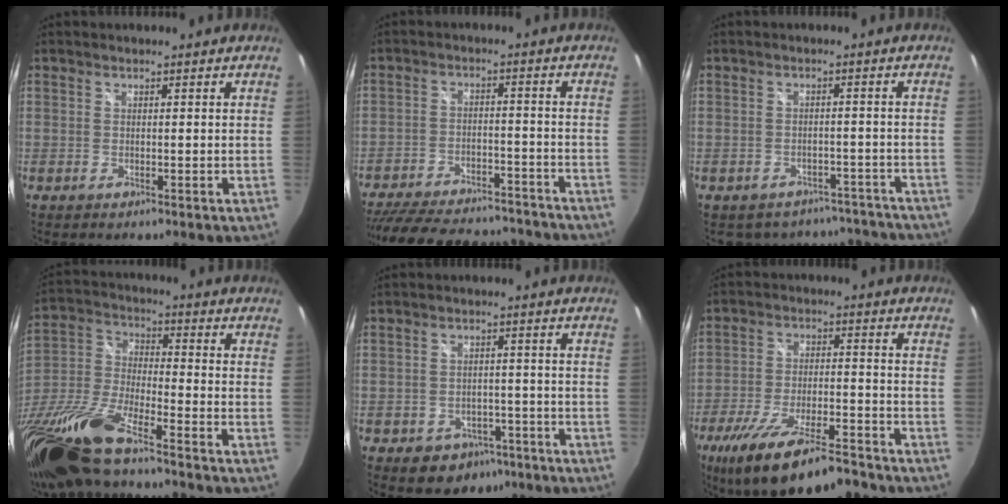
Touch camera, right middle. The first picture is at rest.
{"total": 25.9, "force": [-22.0, 8.9, 10.4], "torque": [-0.220, 0.007, -0.290]}
{"total": 12.9, "force": [-10.9, 6.4, 2.7], "torque": [-0.058, 0.024, -0.117]}
{"total": 20.1, "force": [-14.9, 3.4, 13.1], "torque": [-0.279, -0.043, -0.298]}
{"total": 7.2, "force": [-4.1, 5.5, 2.1], "torque": [-0.044, 0.016, -0.038]}
{"total": 18.5, "force": [-13.7, 5.0, 11.3], "torque": [-0.223, -0.037, -0.222]}